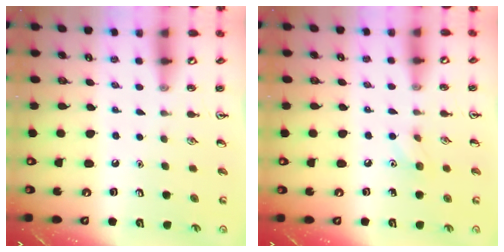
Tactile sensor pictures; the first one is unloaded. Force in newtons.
{"total": 5.4, "press": 5.1, "slide": 1.7}